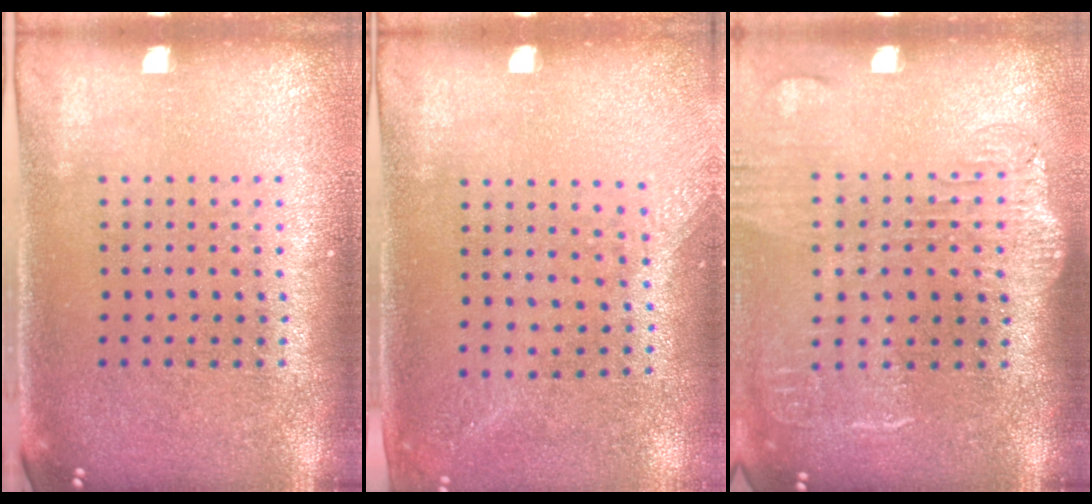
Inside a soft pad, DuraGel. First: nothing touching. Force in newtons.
{"total": 1.3, "press": 1.1, "slide": 0.8}
{"total": 1.9, "press": 1.6, "slide": 1.1}